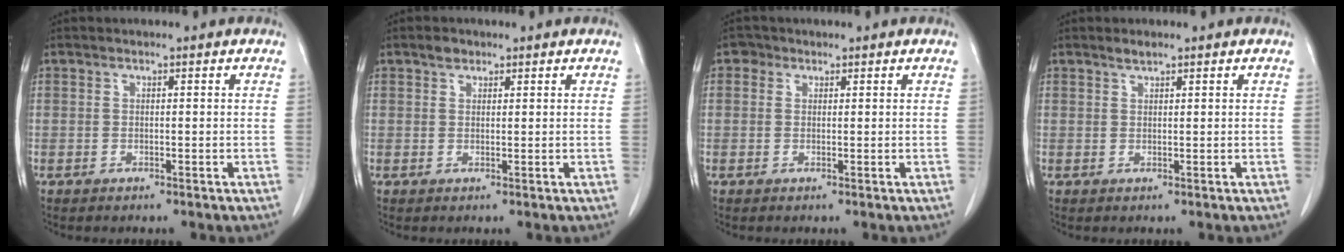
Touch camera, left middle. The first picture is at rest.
{"total": 1.5, "force": [1.0, 0.9, 0.4], "torque": [-0.009, 0.001, 0.016]}
{"total": 1.4, "force": [0.7, 1.2, 0.2], "torque": [0.000, 0.002, 0.007]}
{"total": 1.1, "force": [1.0, 0.2, 0.5], "torque": [-0.015, 0.000, 0.020]}